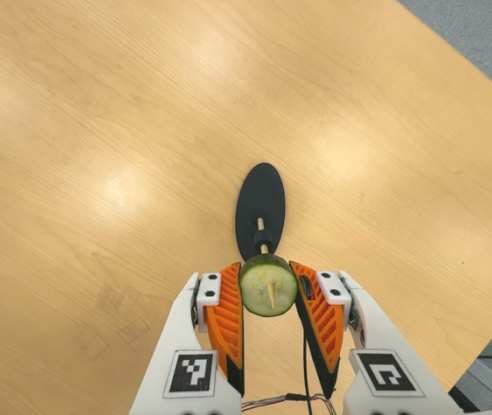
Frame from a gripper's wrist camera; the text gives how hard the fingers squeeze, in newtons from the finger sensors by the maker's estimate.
{"total": 11.1, "left": 10.7, "right": 11.6}